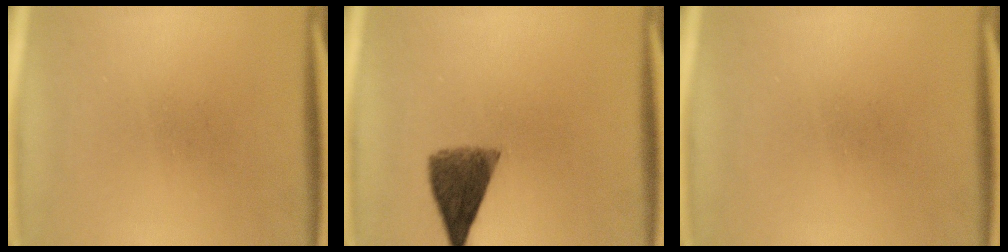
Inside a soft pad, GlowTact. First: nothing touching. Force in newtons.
{"total": 7.6}
{"total": 0.0}